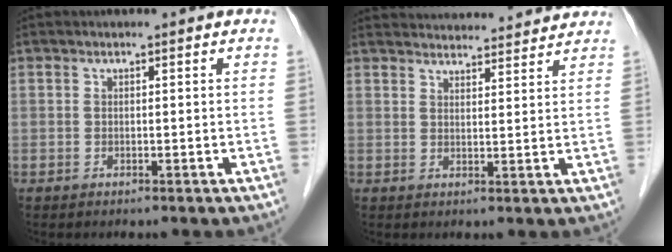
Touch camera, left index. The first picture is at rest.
{"total": 13.7, "force": [13.3, 1.9, 2.7], "torque": [-0.028, 0.029, 0.170]}